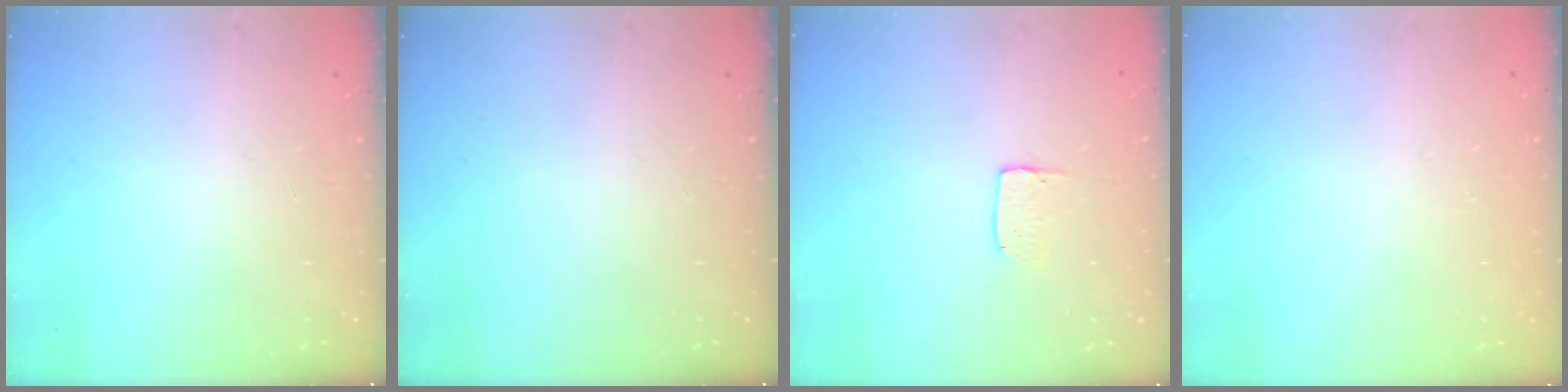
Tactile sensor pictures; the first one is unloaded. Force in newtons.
{"total": 0.0}
{"total": 4.1, "press": 4.1, "slide": 0.3}
{"total": 0.0}